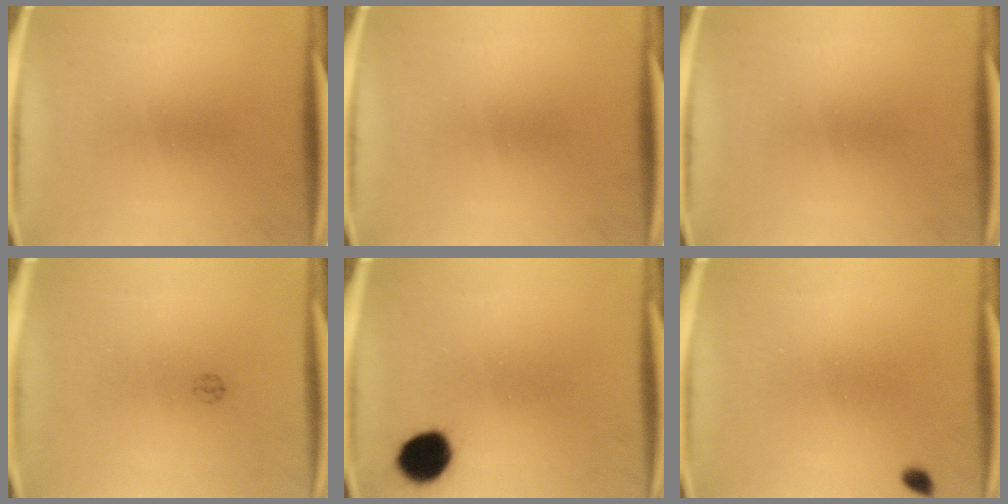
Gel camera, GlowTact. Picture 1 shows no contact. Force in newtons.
{"total": 0.0}
{"total": 0.0}
{"total": 1.0}
{"total": 8.8}
{"total": 1.1}